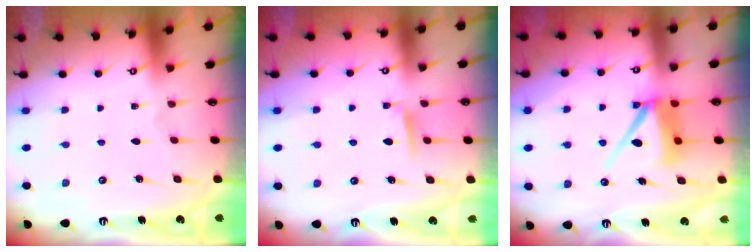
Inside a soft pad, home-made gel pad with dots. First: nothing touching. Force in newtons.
{"total": 5.0, "press": 4.9, "slide": 0.6}
{"total": 8.0, "press": 7.9, "slide": 1.0}